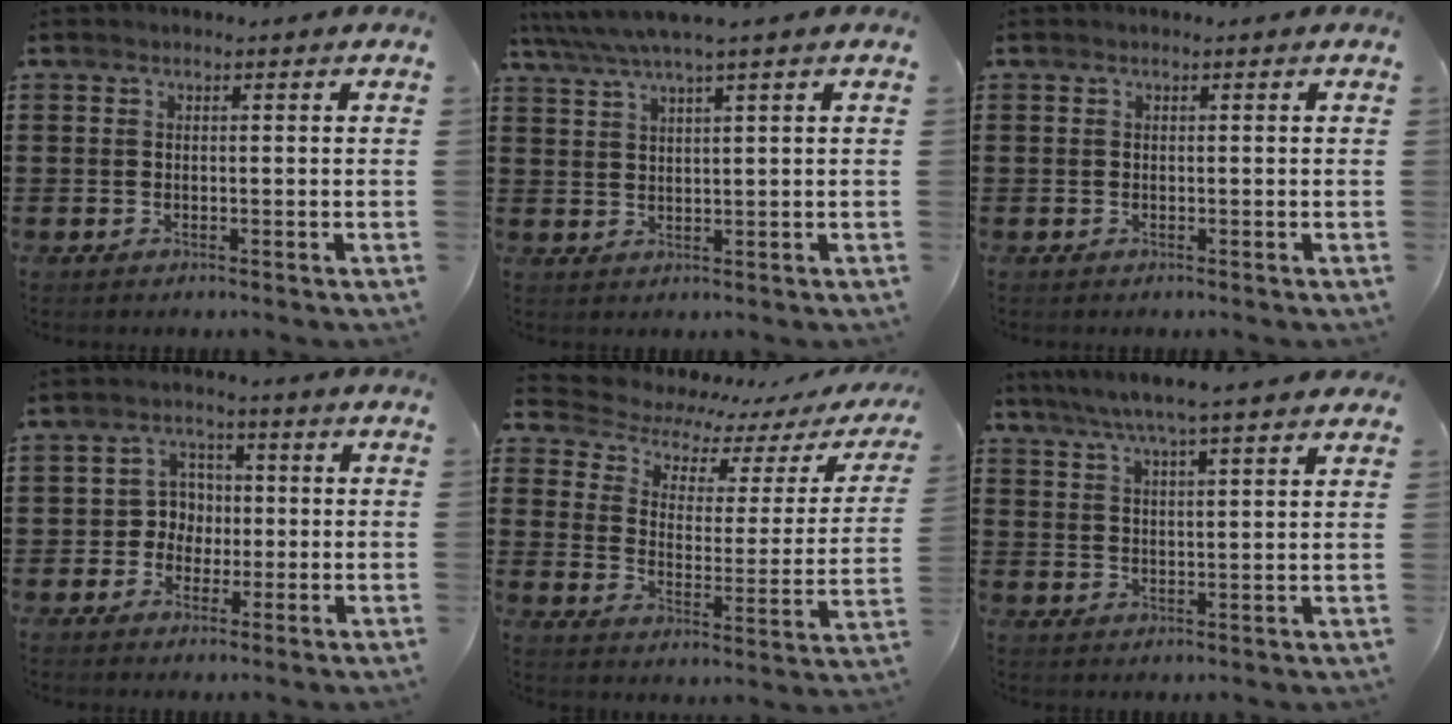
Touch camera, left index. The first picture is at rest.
{"total": 4.0, "force": [2.9, -0.3, 2.8], "torque": [-0.062, -0.008, 0.049]}
{"total": 0.0}
{"total": 4.8, "force": [-0.4, 4.5, 1.6], "torque": [-0.051, 0.013, -0.011]}
{"total": 4.5, "force": [3.8, 2.1, 1.4], "torque": [-0.057, -0.033, 0.060]}
{"total": 5.6, "force": [4.8, -0.1, 3.0], "torque": [-0.072, -0.016, 0.083]}